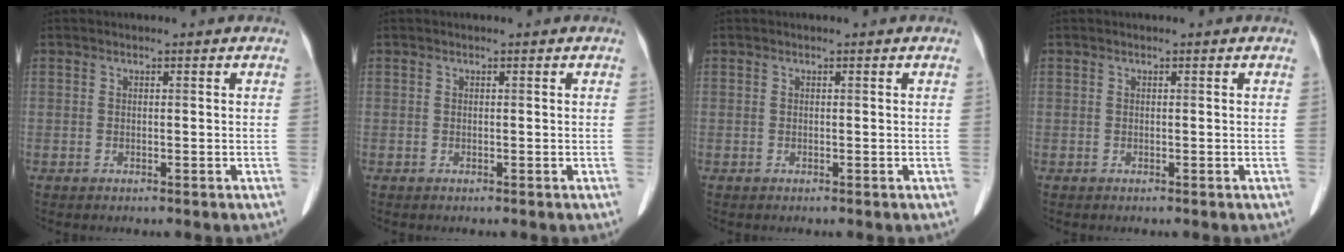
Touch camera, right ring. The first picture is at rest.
{"total": 0.0}
{"total": 0.0}
{"total": 0.0}